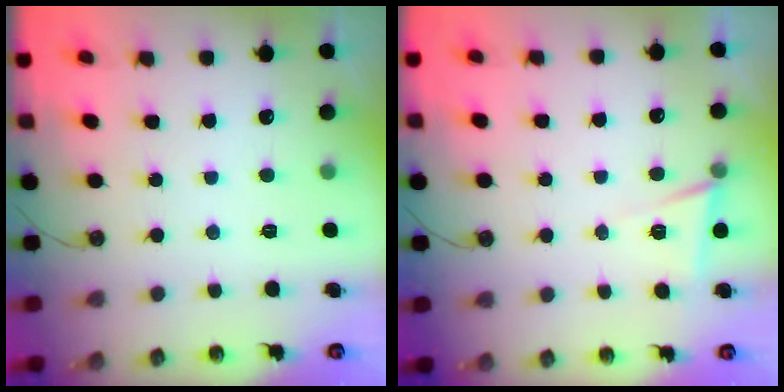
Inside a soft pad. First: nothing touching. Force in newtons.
{"total": 6.3, "press": 4.9, "slide": 3.9}